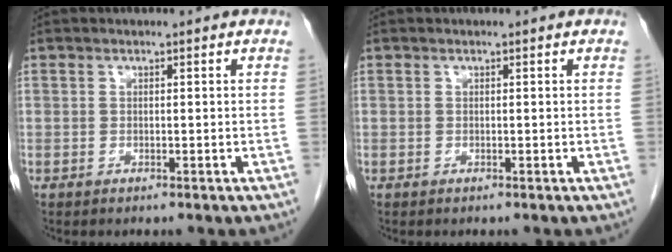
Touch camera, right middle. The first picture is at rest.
{"total": 0.0}